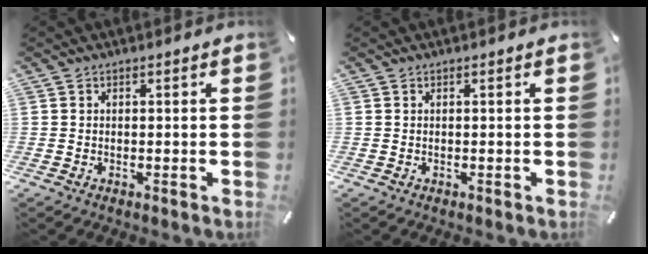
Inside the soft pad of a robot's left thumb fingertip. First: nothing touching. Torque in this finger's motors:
{"motor_torque": [-0.03, -0.03, 0.00, 0.00, 0.00]}